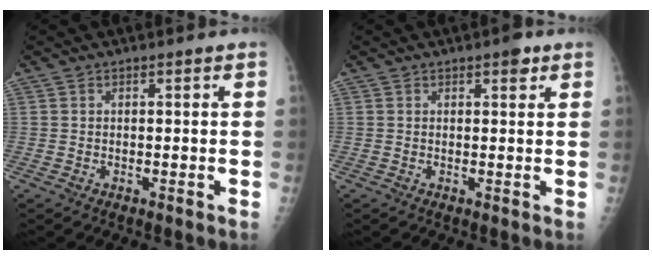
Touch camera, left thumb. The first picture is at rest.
{"total": 2.1, "force": [1.2, 0.9, 1.5], "torque": [-0.013, -0.003, 0.014]}